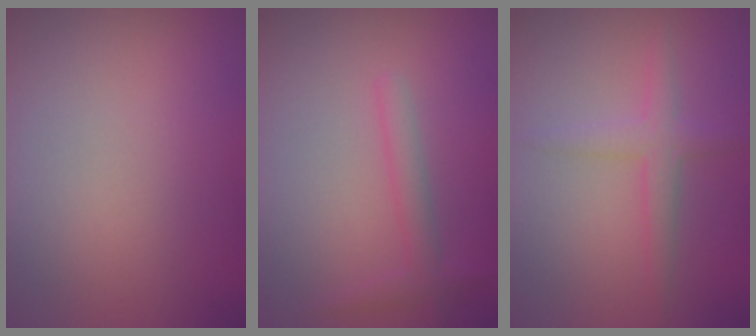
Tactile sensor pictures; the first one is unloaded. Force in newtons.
{"total": 1.9, "press": 1.9, "slide": 0.1}
{"total": 2.3, "press": 2.3, "slide": 0.1}